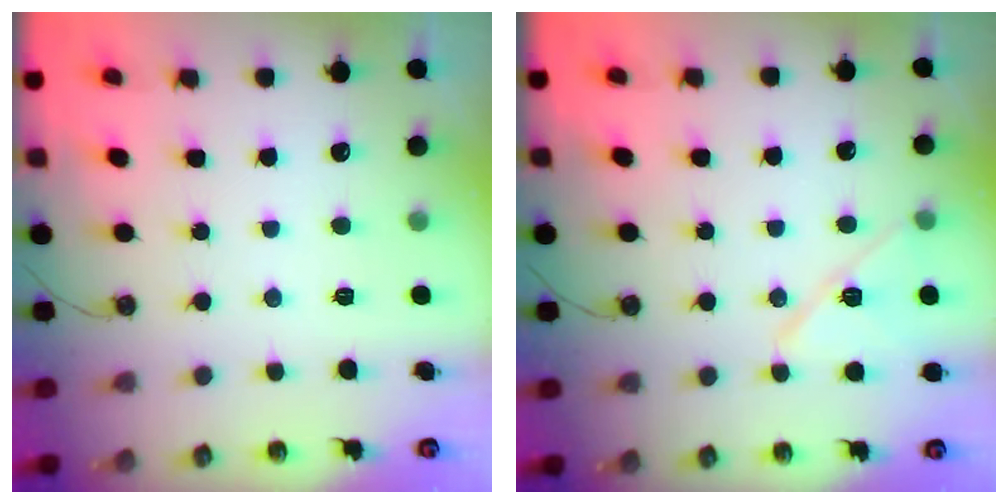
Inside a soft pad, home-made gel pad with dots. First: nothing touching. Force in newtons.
{"total": 10.7, "press": 10.6, "slide": 1.4}